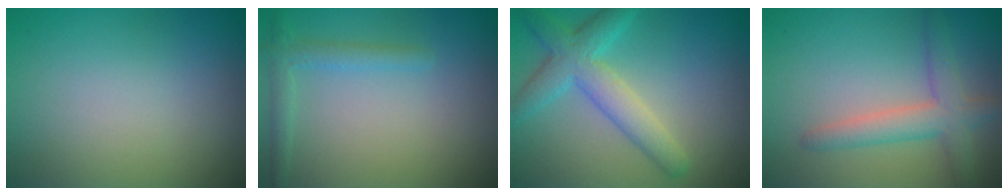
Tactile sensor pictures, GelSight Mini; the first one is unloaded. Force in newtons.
{"total": 1.9, "press": 1.8, "slide": 0.2}
{"total": 4.5, "press": 4.5, "slide": 0.3}
{"total": 3.7, "press": 3.7, "slide": 0.1}